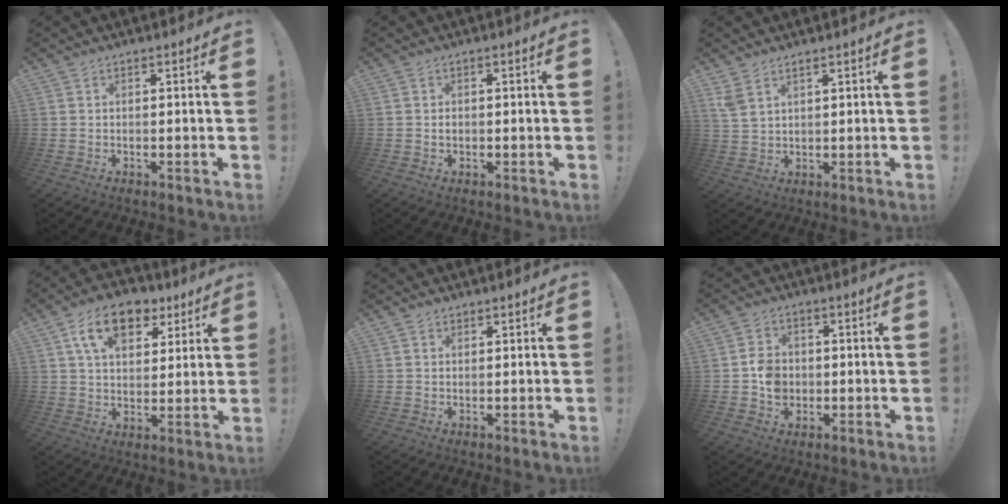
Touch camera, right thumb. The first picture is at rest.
{"total": 0.9, "force": [-0.2, 0.7, 0.5], "torque": [-0.002, 0.000, -0.007]}
{"total": 3.9, "force": [2.6, 1.7, 2.5], "torque": [-0.049, -0.010, 0.051]}
{"total": 14.2, "force": [7.1, 9.2, 8.1], "torque": [-0.128, -0.018, 0.132]}
{"total": 1.3, "force": [0.9, 0.8, 0.1], "torque": [0.002, -0.001, 0.017]}
{"total": 7.7, "force": [-1.2, 6.6, 3.8], "torque": [-0.058, 0.021, -0.015]}